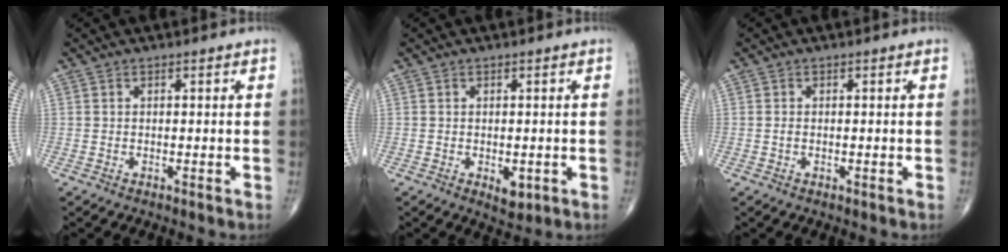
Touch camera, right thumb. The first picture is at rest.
{"total": 3.1, "force": [-0.8, 1.8, 2.4], "torque": [-0.022, -0.004, -0.004]}
{"total": 0.5, "force": [-0.1, 0.3, 0.4], "torque": [-0.011, -0.001, -0.002]}